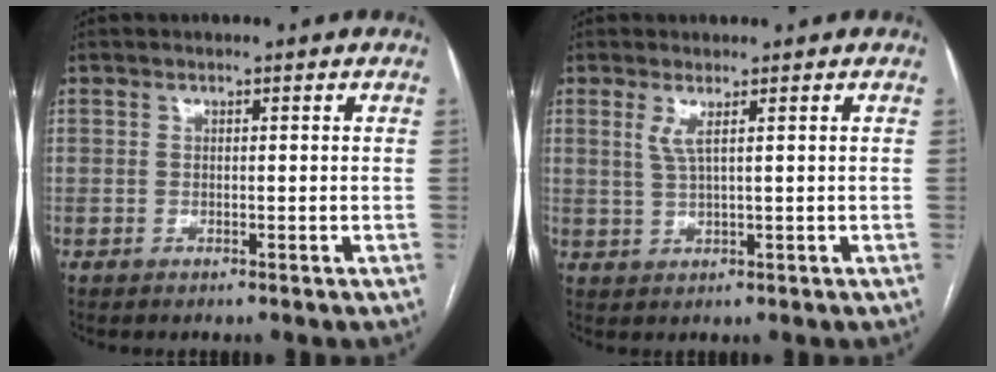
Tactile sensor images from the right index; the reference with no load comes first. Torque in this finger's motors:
{"motor_torque": [0.19, 0.19, 0.28, 0.07]}